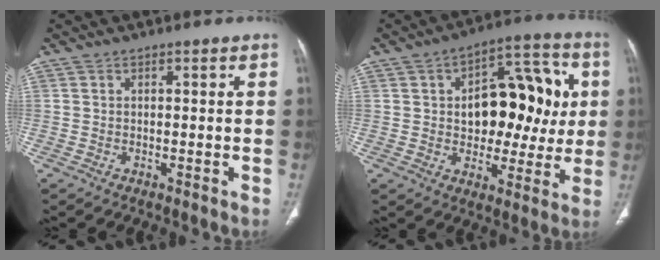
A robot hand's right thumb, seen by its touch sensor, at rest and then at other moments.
{"total": 19.0, "force": [2.3, 11.3, 15.1], "torque": [-0.151, 0.025, 0.036]}